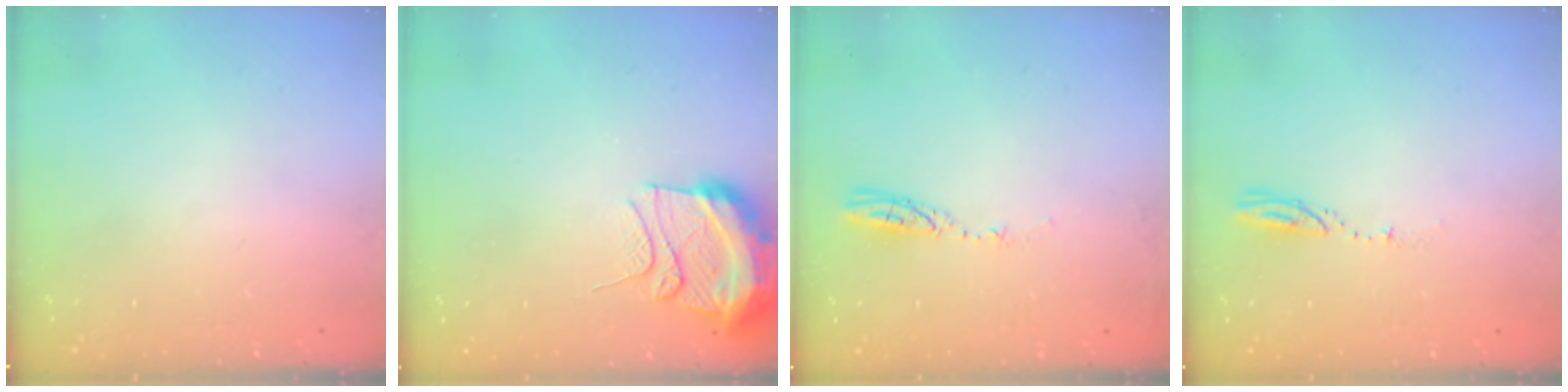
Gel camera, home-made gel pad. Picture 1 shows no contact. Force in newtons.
{"total": 12.4, "press": 12.3, "slide": 1.6}
{"total": 3.5, "press": 3.5, "slide": 0.3}
{"total": 3.1, "press": 3.1, "slide": 0.3}